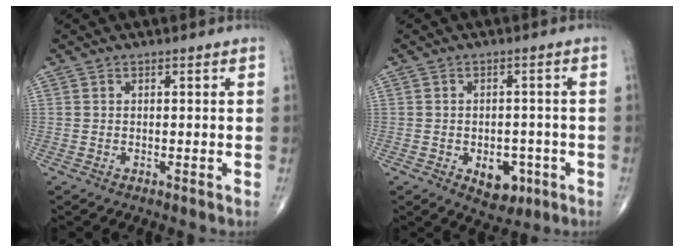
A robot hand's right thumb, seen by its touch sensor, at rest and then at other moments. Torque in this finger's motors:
{"motor_torque": [2.82, 2.18, 0.32, -0.46, 0.05]}